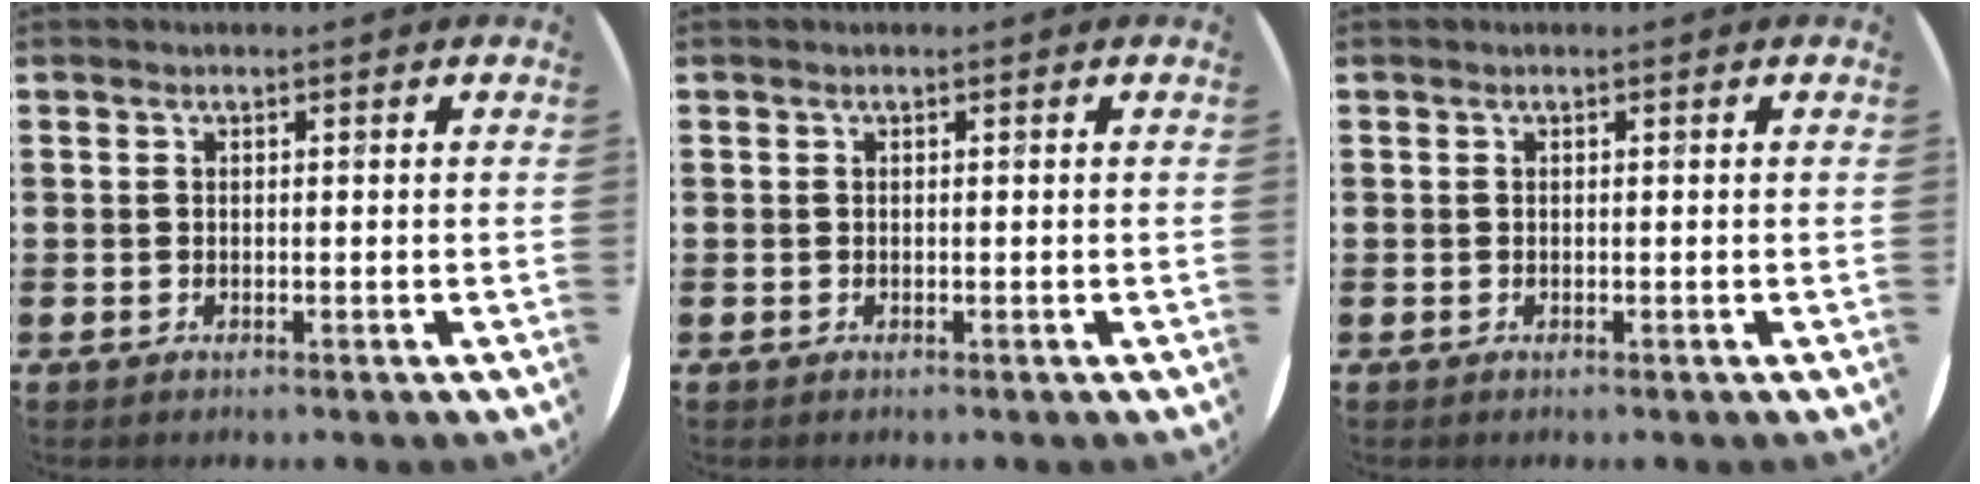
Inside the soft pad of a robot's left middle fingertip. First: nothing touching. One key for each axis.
{"total": 0.0}
{"total": 0.0}